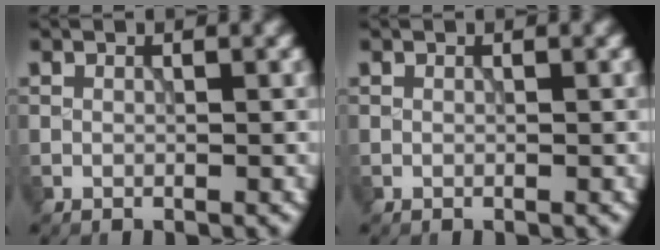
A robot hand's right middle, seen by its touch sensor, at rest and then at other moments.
{"total": 0.0}